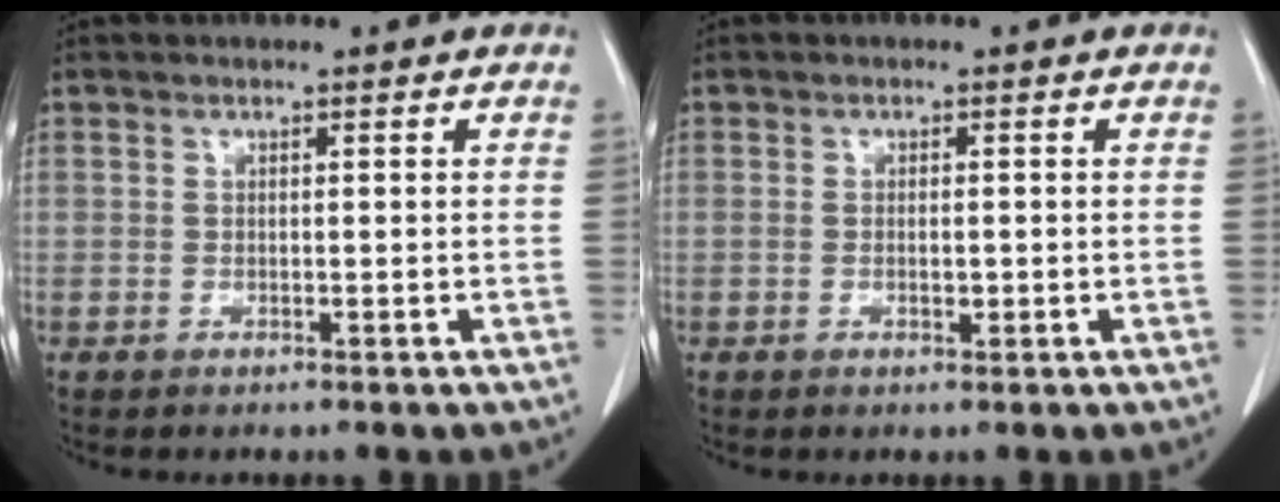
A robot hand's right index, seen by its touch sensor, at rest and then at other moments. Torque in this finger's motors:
{"motor_torque": [-0.17, 0.18, -0.11, 0.00]}